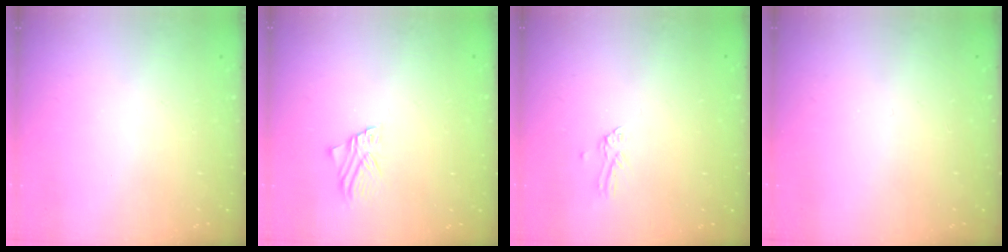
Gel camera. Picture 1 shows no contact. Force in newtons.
{"total": 1.5, "press": 1.5, "slide": 0.1}
{"total": 0.0}
{"total": 0.0}